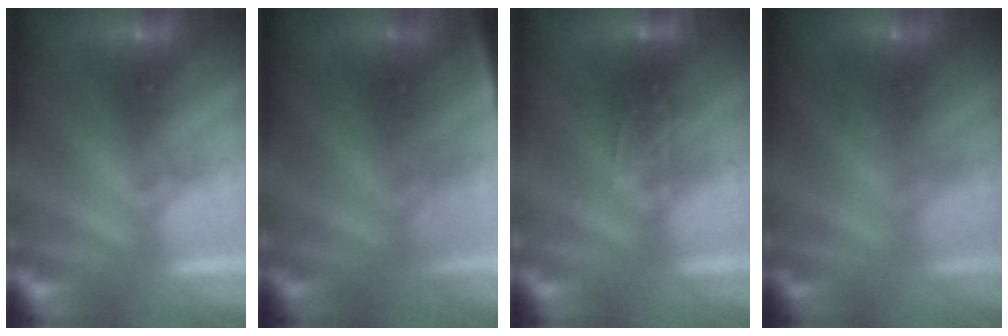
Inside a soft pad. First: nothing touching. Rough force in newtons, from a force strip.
{"total": 4.2}
{"total": 2.9}
{"total": 2.1}